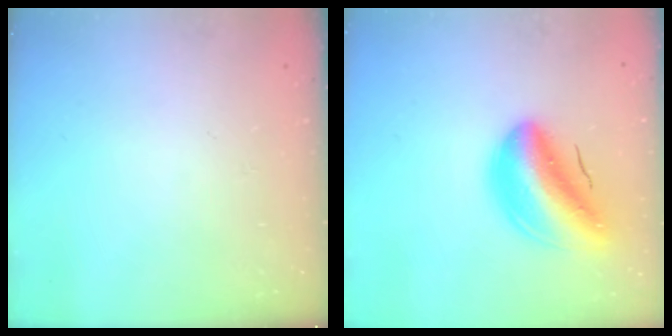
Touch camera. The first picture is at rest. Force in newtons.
{"total": 14.5, "press": 13.8, "slide": 4.5}